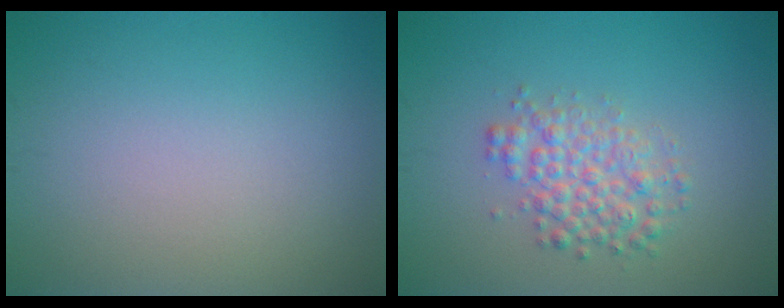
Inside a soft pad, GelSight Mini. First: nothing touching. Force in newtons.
{"total": 3.3, "press": 3.3, "slide": 0.1}